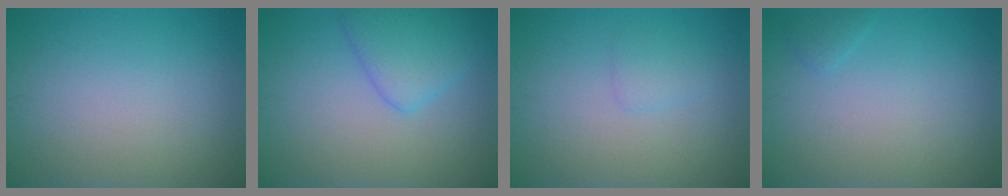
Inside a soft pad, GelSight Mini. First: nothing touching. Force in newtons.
{"total": 3.7, "press": 3.7, "slide": 0.2}
{"total": 1.1, "press": 1.1, "slide": 0.1}
{"total": 0.7, "press": 0.7, "slide": 0.1}